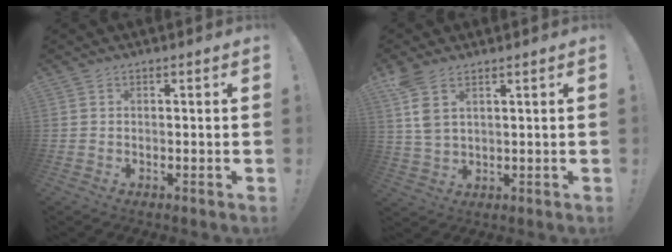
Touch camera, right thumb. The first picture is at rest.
{"total": 6.7, "force": [3.3, 3.3, 4.7], "torque": [-0.094, -0.010, 0.064]}